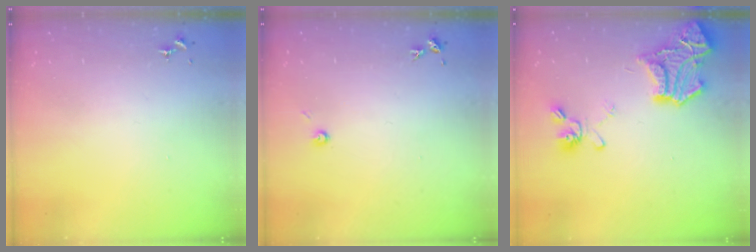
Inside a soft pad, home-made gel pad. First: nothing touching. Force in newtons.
{"total": 3.2, "press": 3.2, "slide": 0.3}
{"total": 19.7, "press": 19.6, "slide": 1.9}